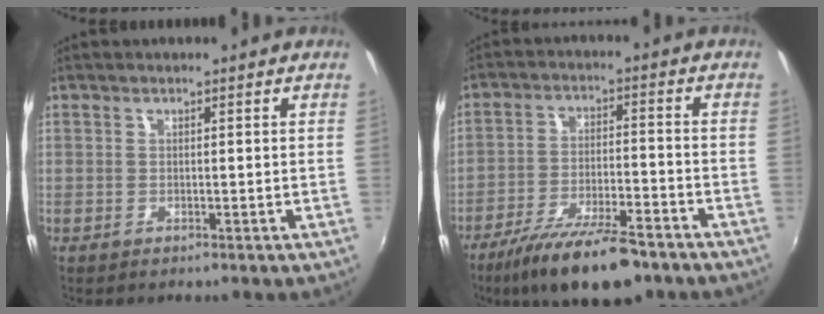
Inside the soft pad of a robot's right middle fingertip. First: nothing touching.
{"total": 15.0, "force": [-11.3, 3.9, 9.1], "torque": [-0.183, -0.023, -0.185]}